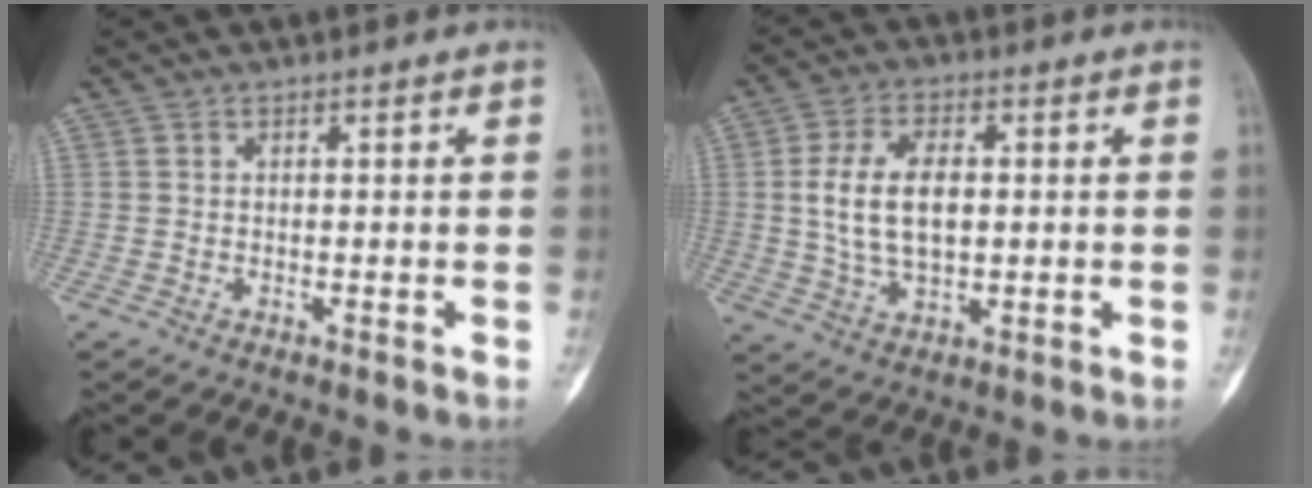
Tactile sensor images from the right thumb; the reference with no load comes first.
{"total": 10.9, "force": [0.8, 6.4, 8.8], "torque": [-0.159, 0.003, 0.021]}